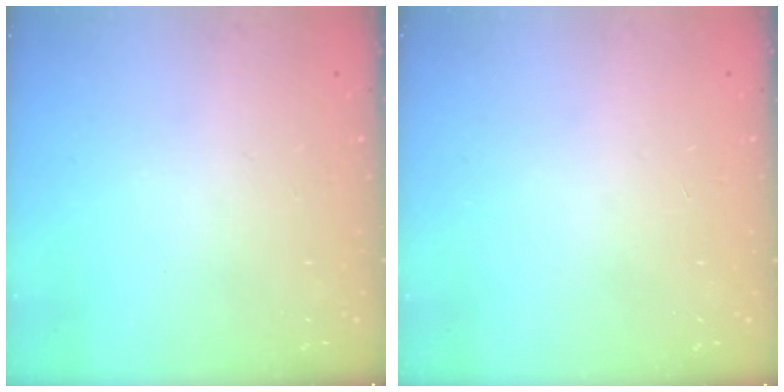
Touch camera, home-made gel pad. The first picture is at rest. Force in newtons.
{"total": 0.0}